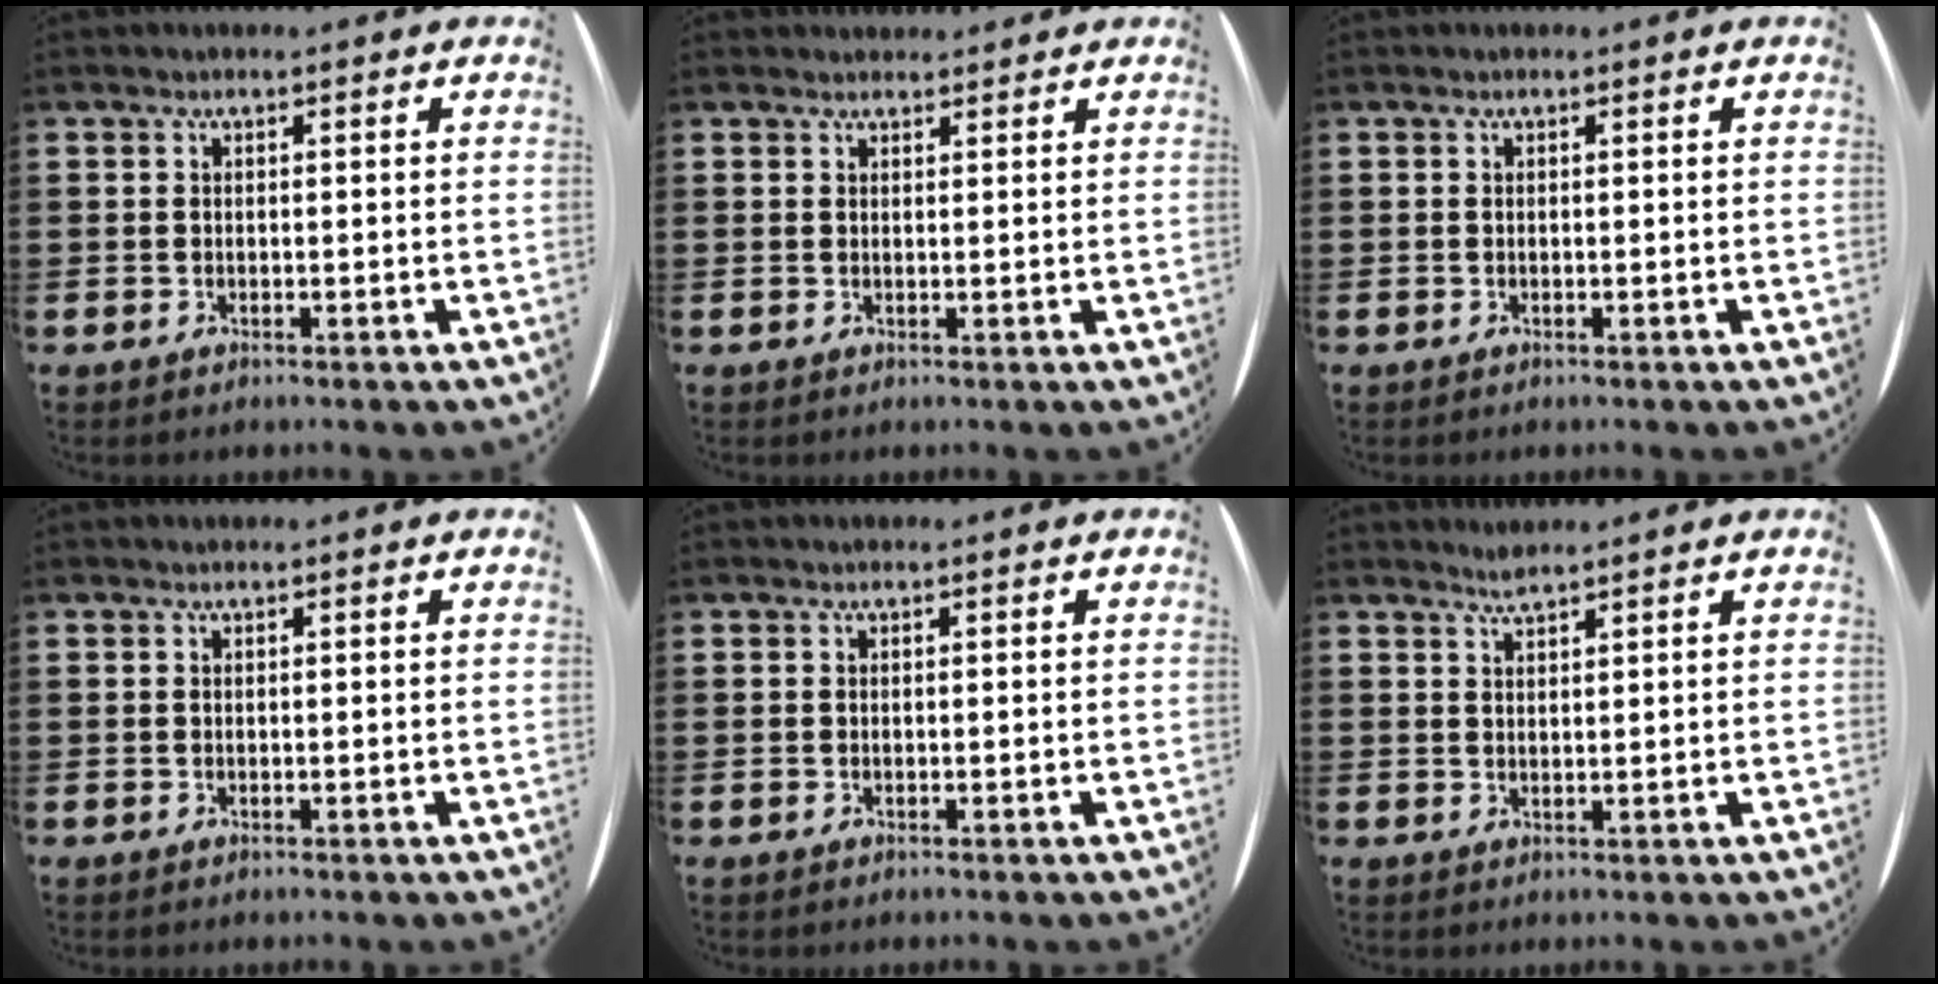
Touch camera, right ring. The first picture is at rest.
{"total": 0.9, "force": [0.9, 0.1, -0.2], "torque": [0.002, 0.004, 0.018]}
{"total": 0.0}
{"total": 0.0}
{"total": 0.0}
{"total": 1.4, "force": [1.3, -0.2, 0.1], "torque": [-0.002, -0.003, 0.027]}